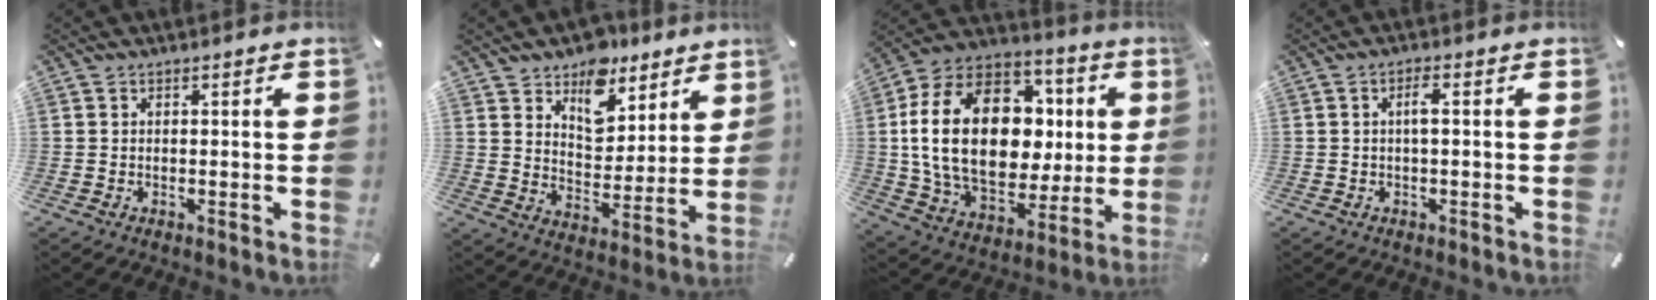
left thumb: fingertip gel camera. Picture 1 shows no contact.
{"total": 11.1, "force": [7.8, 7.3, 2.8], "torque": [-0.037, -0.067, 0.143]}
{"total": 26.0, "force": [2.4, 17.6, 18.9], "torque": [-0.380, -0.005, 0.051]}
{"total": 2.9, "force": [0.0, 0.5, 2.9], "torque": [-0.056, 0.004, -0.002]}